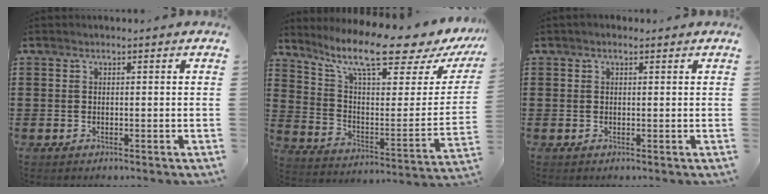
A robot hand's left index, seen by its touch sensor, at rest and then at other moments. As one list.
[{"total": 11.8, "force": [9.0, 1.5, 7.4], "torque": [-0.158, -0.067, 0.146]}, {"total": 0.7, "force": [0.3, 0.5, 0.3], "torque": [-0.007, 0.007, 0.004]}]